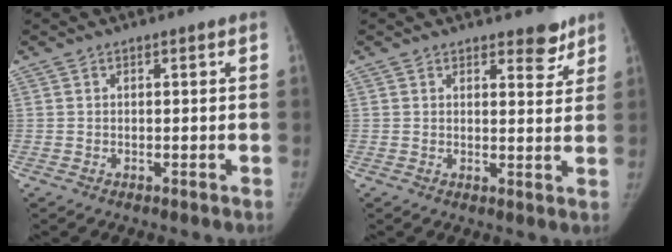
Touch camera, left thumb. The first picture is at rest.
{"total": 4.2, "force": [3.2, 1.9, 1.9], "torque": [0.002, -0.022, 0.041]}